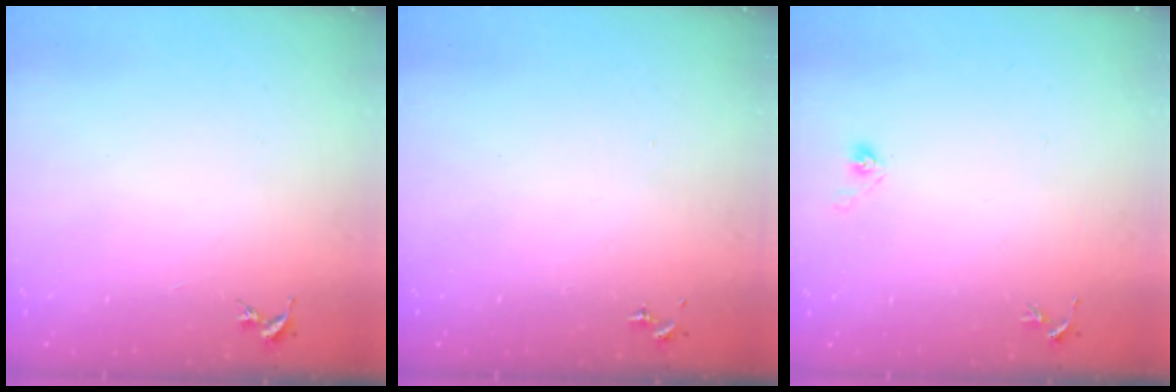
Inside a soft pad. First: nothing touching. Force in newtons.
{"total": 0.0}
{"total": 3.5, "press": 3.2, "slide": 1.5}